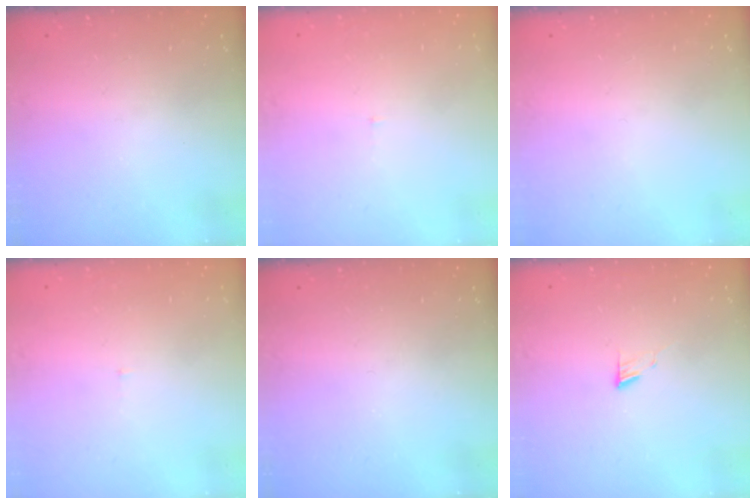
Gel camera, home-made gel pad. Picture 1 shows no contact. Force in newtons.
{"total": 3.0, "press": 3.0, "slide": 0.2}
{"total": 0.0}
{"total": 3.0, "press": 3.0, "slide": 0.2}
{"total": 0.0}
{"total": 5.0, "press": 4.9, "slide": 0.5}